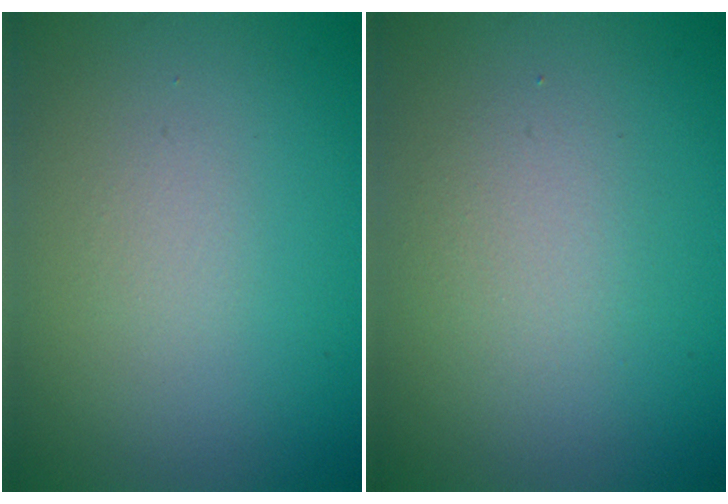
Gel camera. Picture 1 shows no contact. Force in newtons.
{"total": 1.9, "press": 1.9, "slide": 0.0}